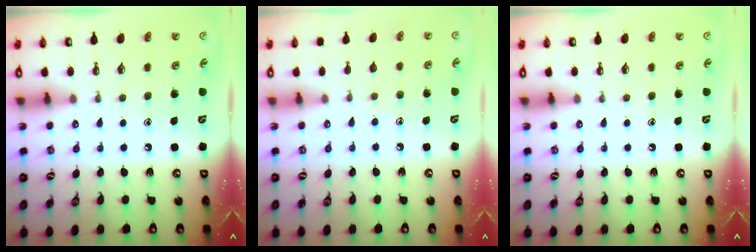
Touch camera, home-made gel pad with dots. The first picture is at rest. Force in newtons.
{"total": 5.2, "press": 5.2, "slide": 0.3}
{"total": 0.0}